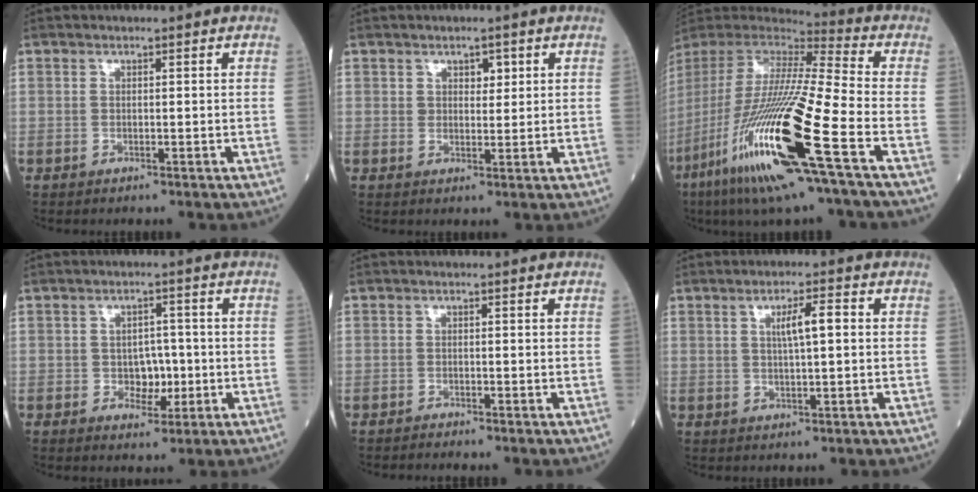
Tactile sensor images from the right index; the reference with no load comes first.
{"total": 2.5, "force": [1.2, 1.6, 1.5], "torque": [-0.016, 0.001, 0.018]}
{"total": 26.4, "force": [-10.5, 1.1, 24.2], "torque": [-0.509, -0.068, -0.204]}
{"total": 4.2, "force": [-0.8, 2.8, 3.0], "torque": [-0.038, 0.005, -0.008]}
{"total": 1.0, "force": [-0.9, -0.3, 0.0], "torque": [-0.002, -0.001, -0.017]}
{"total": 4.3, "force": [0.9, 0.4, 4.2], "torque": [-0.072, 0.006, 0.014]}